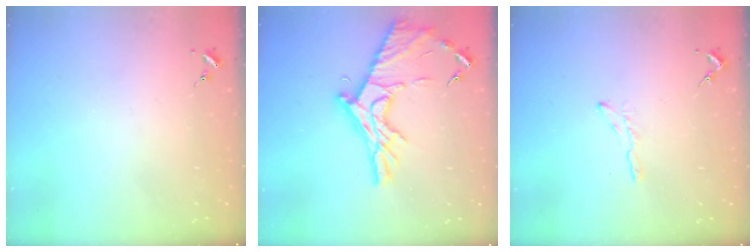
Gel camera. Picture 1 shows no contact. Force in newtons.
{"total": 18.4, "press": 18.3, "slide": 1.1}
{"total": 3.6, "press": 3.5, "slide": 0.4}